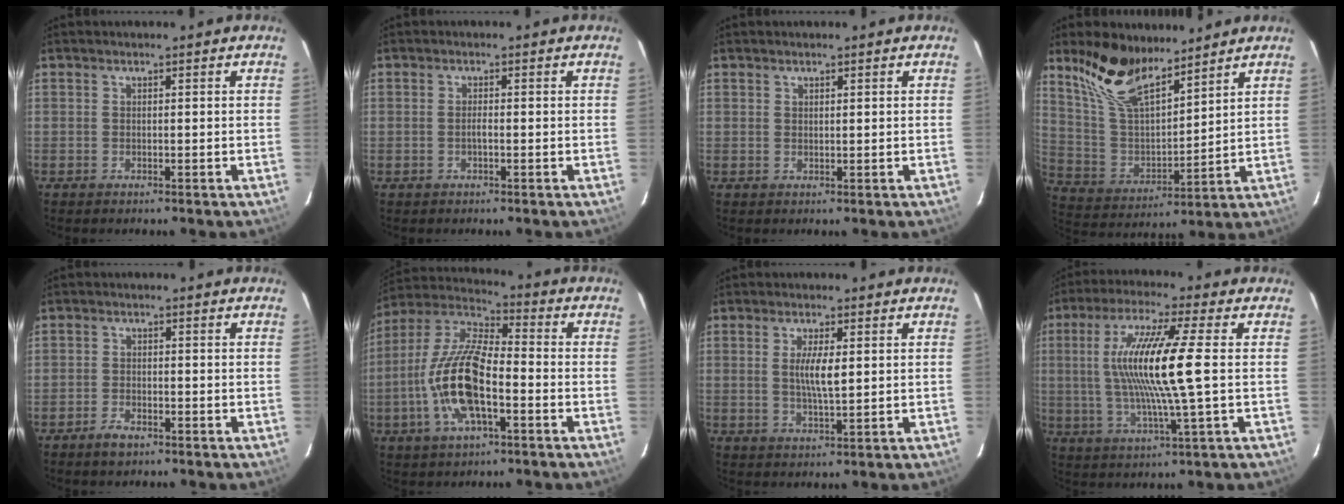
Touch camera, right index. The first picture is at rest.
{"total": 0.9, "force": [-0.4, 0.2, 0.8], "torque": [-0.015, 0.001, -0.008]}
{"total": 0.6, "force": [0.6, 0.2, 0.2], "torque": [-0.005, 0.002, 0.011]}
{"total": 14.5, "force": [10.8, 5.5, 8.0], "torque": [-0.167, 0.014, 0.220]}
{"total": 2.8, "force": [-2.1, 1.1, 1.5], "torque": [-0.037, 0.000, -0.041]}
{"total": 16.0, "force": [-4.9, 5.7, 14.1], "torque": [-0.290, -0.002, -0.102]}
{"total": 4.7, "force": [0.8, 1.1, 4.5], "torque": [-0.085, -0.004, 0.015]}
{"total": 14.7, "force": [0.8, 0.2, 14.6], "torque": [-0.277, -0.002, 0.016]}